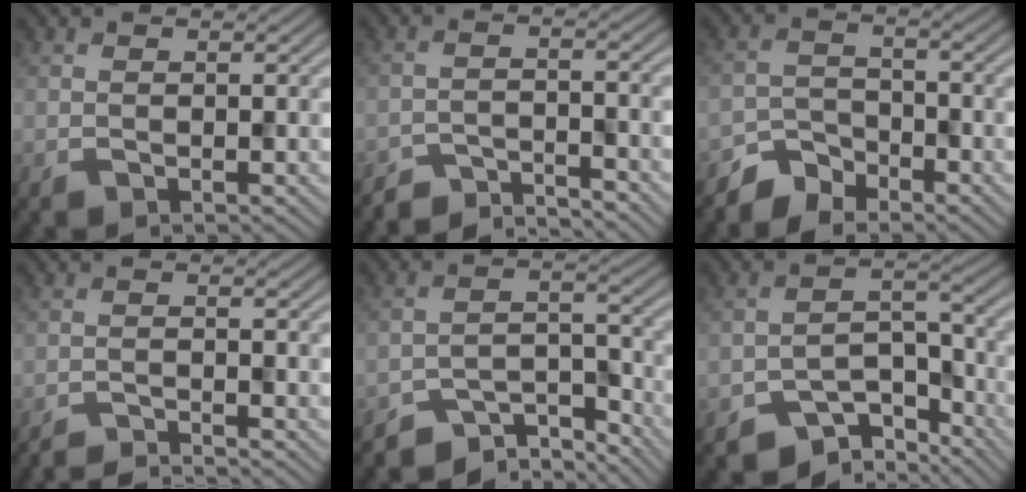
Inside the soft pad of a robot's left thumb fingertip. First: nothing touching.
{"total": 4.4, "force": [-4.3, 0.3, 0.9], "torque": [-0.015, 0.004, -0.080]}
{"total": 3.8, "force": [-3.3, 1.7, 0.8], "torque": [-0.013, 0.004, -0.075]}
{"total": 2.6, "force": [-2.4, 0.1, 0.8], "torque": [-0.009, 0.003, -0.050]}
{"total": 7.3, "force": [-6.5, 2.2, 2.4], "torque": [-0.036, 0.001, -0.116]}
{"total": 7.2, "force": [-5.6, 3.3, 3.2], "torque": [-0.039, -0.003, -0.103]}